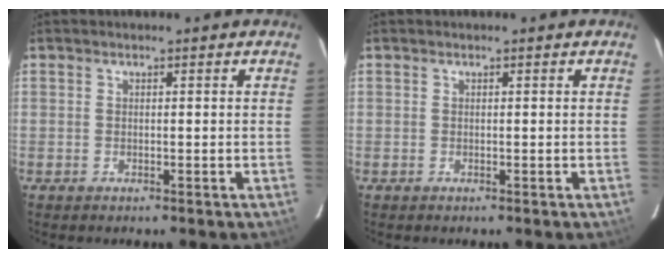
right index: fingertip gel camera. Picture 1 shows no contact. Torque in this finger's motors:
{"motor_torque": [0.54, 0.27, 0.00, 0.01]}